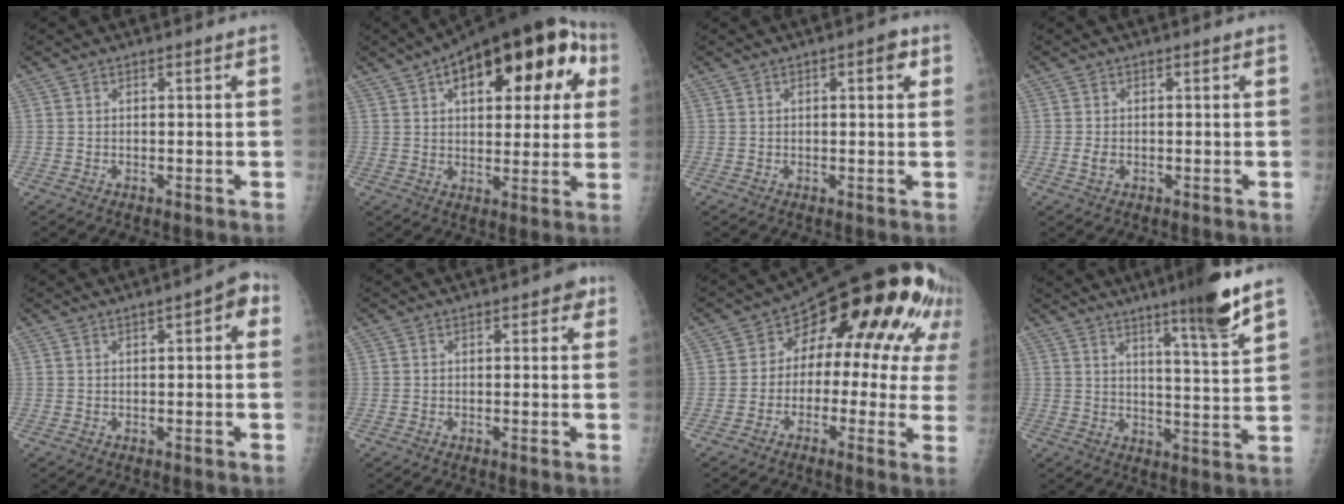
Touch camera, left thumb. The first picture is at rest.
{"total": 24.6, "force": [8.9, 11.7, 19.7], "torque": [-0.255, 0.028, 0.124]}
{"total": 3.3, "force": [1.3, 1.4, 2.7], "torque": [-0.025, 0.001, 0.012]}
{"total": 1.9, "force": [-0.4, 1.4, 1.3], "torque": [-0.020, 0.001, -0.005]}
{"total": 4.2, "force": [1.1, 1.6, 3.7], "torque": [-0.037, 0.013, 0.007]}
{"total": 2.0, "force": [0.7, 1.2, 1.4], "torque": [0.002, 0.003, 0.001]}
{"total": 18.6, "force": [4.9, 10.8, 14.3], "torque": [-0.135, 0.037, 0.052]}
{"total": 10.7, "force": [7.2, 0.1, 8.0], "torque": [-0.114, -0.045, 0.110]}